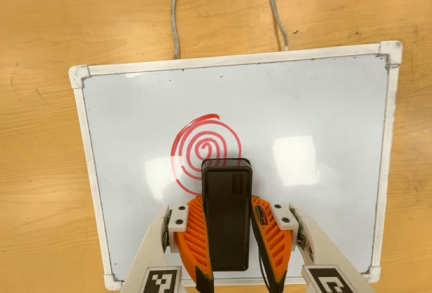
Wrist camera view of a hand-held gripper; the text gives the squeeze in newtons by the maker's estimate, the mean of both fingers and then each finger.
{"total": 3.9, "left": 2.7, "right": 5.1}